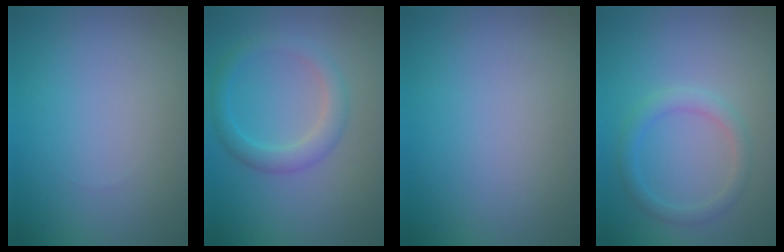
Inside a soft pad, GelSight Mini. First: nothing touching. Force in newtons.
{"total": 2.8, "press": 2.8, "slide": 0.1}
{"total": 0.0}
{"total": 2.0, "press": 2.0, "slide": 0.1}